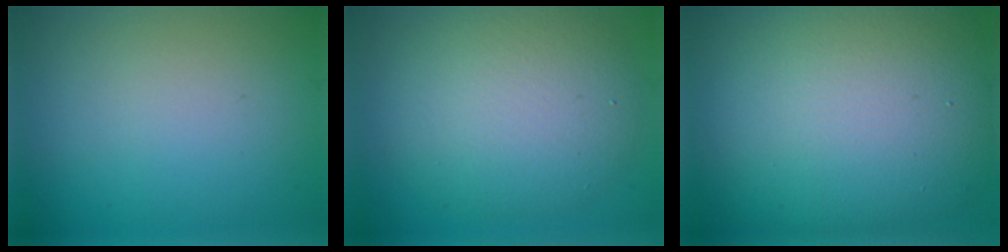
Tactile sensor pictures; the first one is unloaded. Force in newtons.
{"total": 7.4, "press": 7.4, "slide": 0.2}
{"total": 16.5, "press": 16.4, "slide": 1.0}